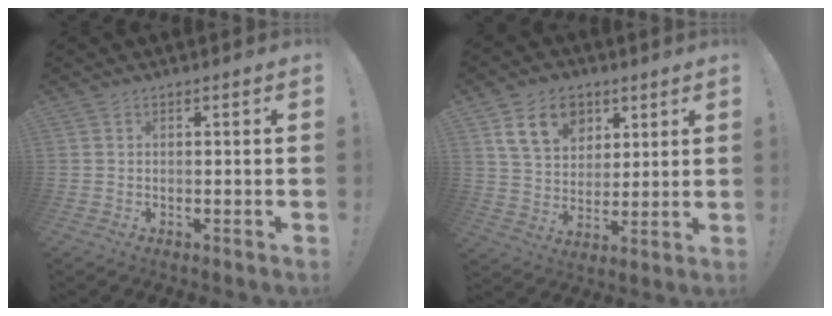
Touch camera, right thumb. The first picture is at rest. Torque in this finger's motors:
{"motor_torque": [0.48, 1.57, -0.05, 0.12, -0.03]}